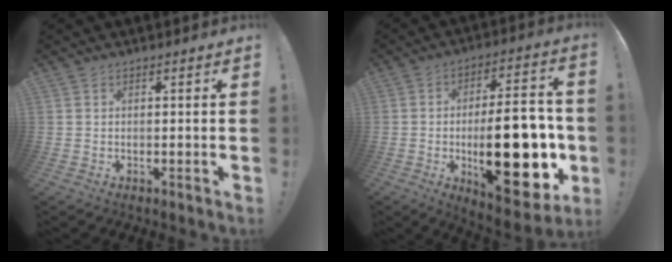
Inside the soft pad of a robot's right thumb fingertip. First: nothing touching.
{"total": 28.0, "force": [-5.0, 11.6, 25.0], "torque": [-0.384, 0.022, -0.065]}